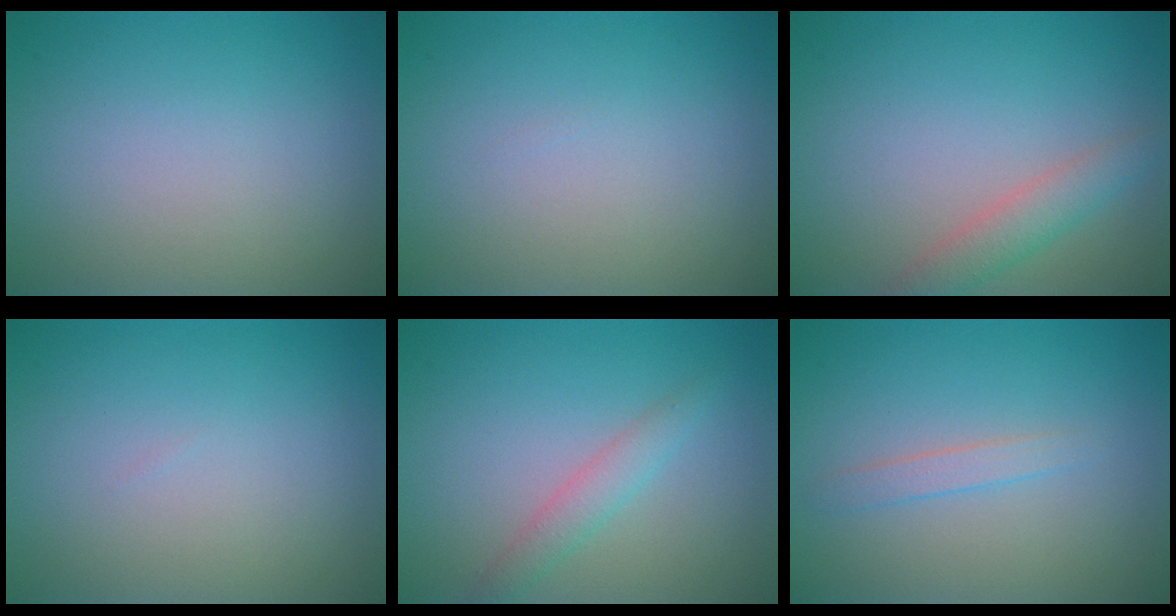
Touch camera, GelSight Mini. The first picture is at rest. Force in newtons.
{"total": 0.0}
{"total": 2.5, "press": 2.5, "slide": 0.2}
{"total": 0.0}
{"total": 1.9, "press": 1.9, "slide": 0.1}
{"total": 1.2, "press": 1.2, "slide": 0.0}